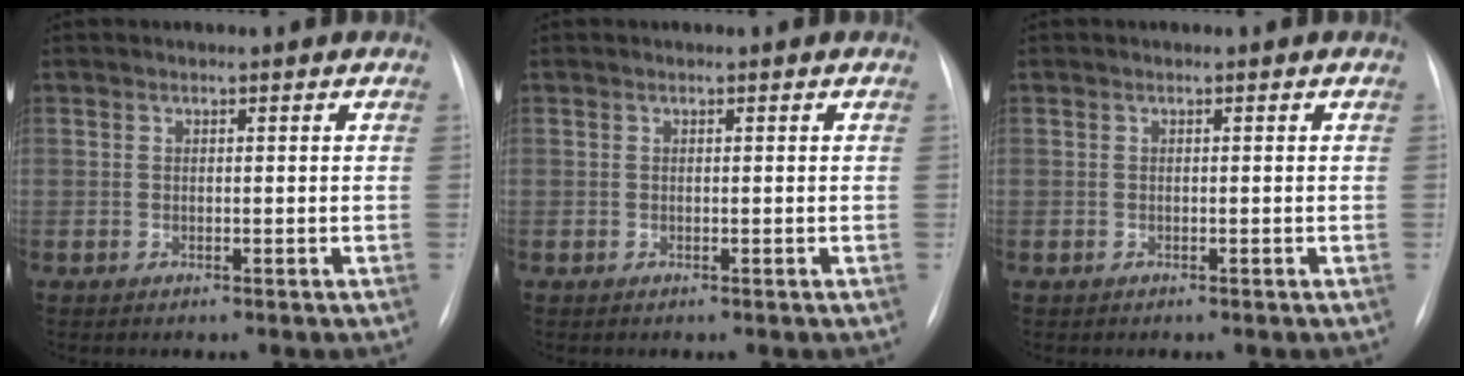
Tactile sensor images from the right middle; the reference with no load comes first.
{"total": 0.0}
{"total": 0.0}